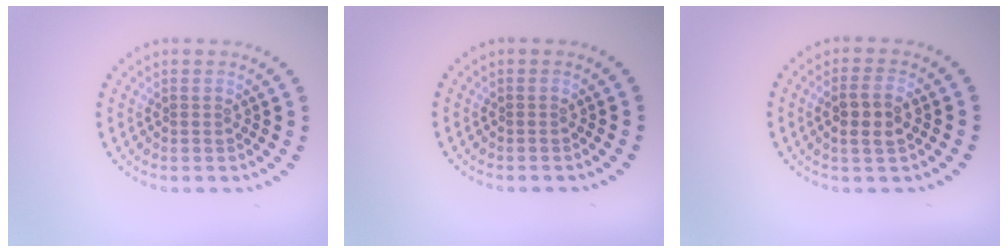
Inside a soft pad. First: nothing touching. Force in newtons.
{"total": 0.0}
{"total": 2.7, "press": 2.6, "slide": 0.6}